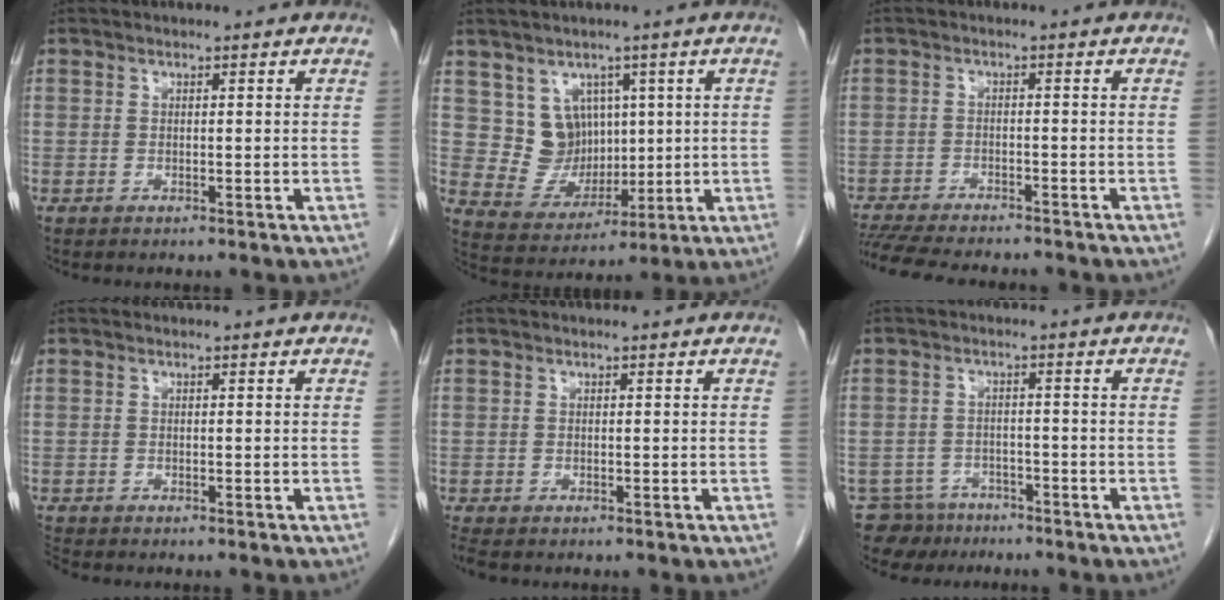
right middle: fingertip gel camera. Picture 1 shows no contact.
{"total": 7.1, "force": [2.6, 6.2, 2.1], "torque": [-0.042, 0.018, 0.066]}
{"total": 12.6, "force": [-11.2, 2.2, 5.3], "torque": [-0.092, -0.013, -0.162]}
{"total": 0.7, "force": [-0.7, -0.1, -0.1], "torque": [-0.005, -0.006, -0.015]}
{"total": 2.1, "force": [-1.7, 0.7, 1.0], "torque": [-0.020, -0.008, -0.026]}
{"total": 5.3, "force": [-4.4, 2.8, -0.5], "torque": [0.015, 0.003, -0.076]}